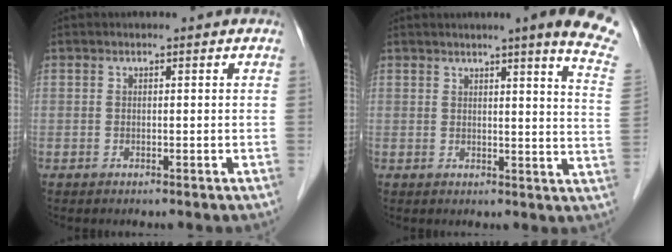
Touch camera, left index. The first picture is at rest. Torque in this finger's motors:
{"motor_torque": [0.23, -0.54, 0.46, 0.06]}